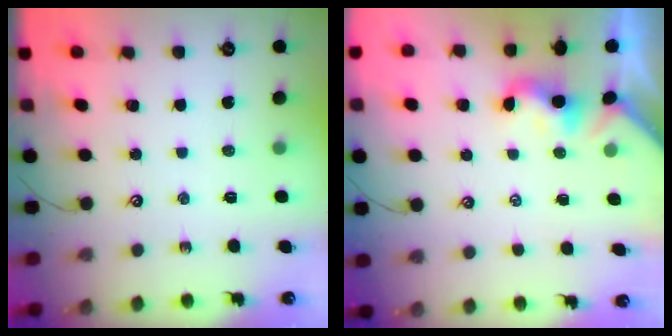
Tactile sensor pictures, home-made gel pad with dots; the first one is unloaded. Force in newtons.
{"total": 1.9, "press": 1.8, "slide": 0.5}